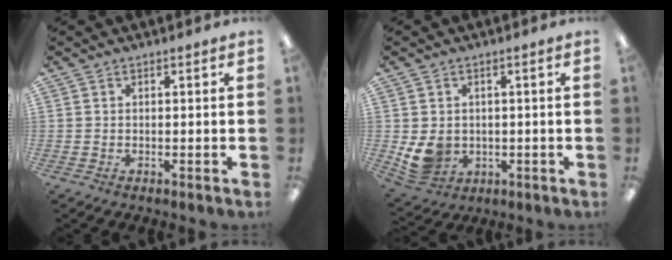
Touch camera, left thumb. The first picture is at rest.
{"total": 6.7, "force": [0.2, 5.8, 3.4], "torque": [-0.076, -0.001, 0.007]}